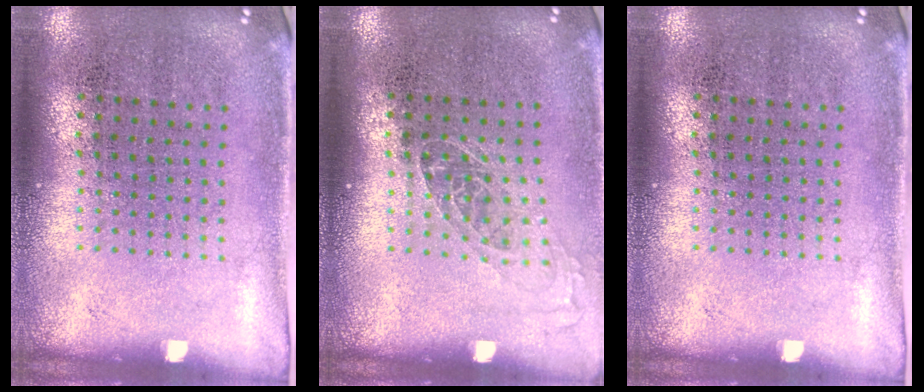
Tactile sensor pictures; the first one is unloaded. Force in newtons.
{"total": 1.0, "press": 0.9, "slide": 0.5}
{"total": 0.0}